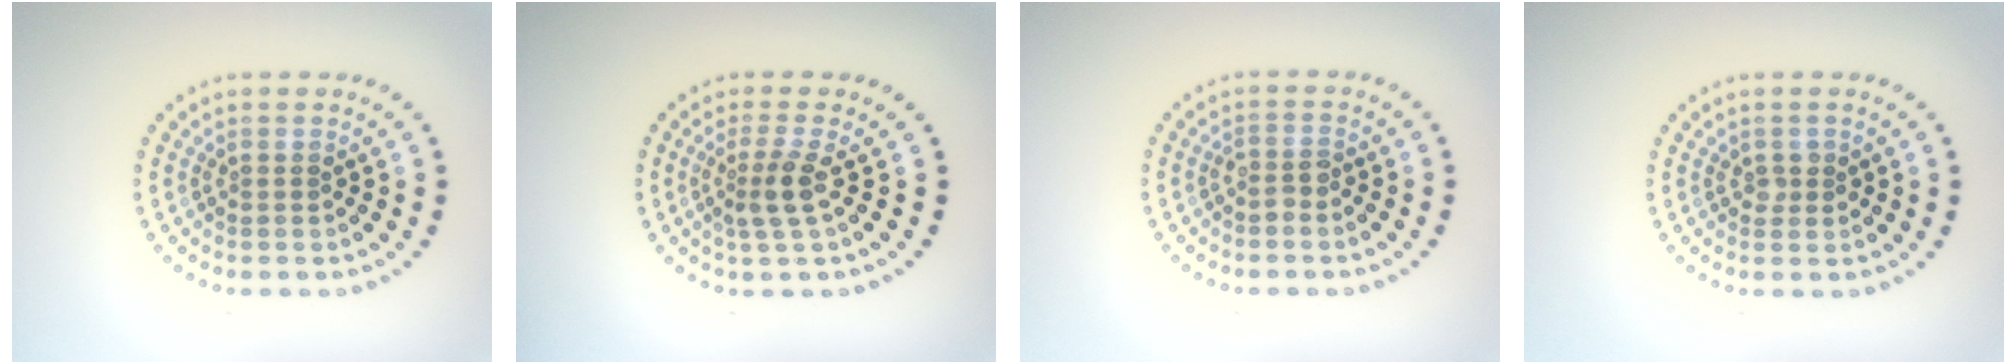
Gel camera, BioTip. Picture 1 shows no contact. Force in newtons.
{"total": 2.3, "press": 1.8, "slide": 1.5}
{"total": 1.2, "press": 1.0, "slide": 0.7}
{"total": 1.0, "press": 1.0, "slide": 0.1}